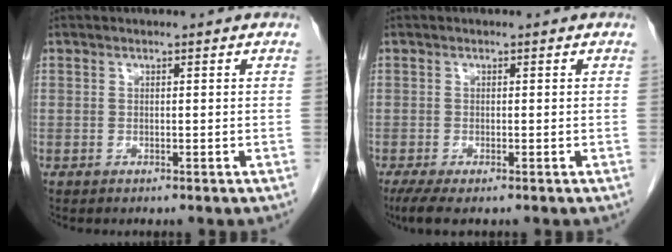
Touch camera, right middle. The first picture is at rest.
{"total": 3.0, "force": [-1.9, 0.7, 2.3], "torque": [-0.044, -0.010, -0.033]}